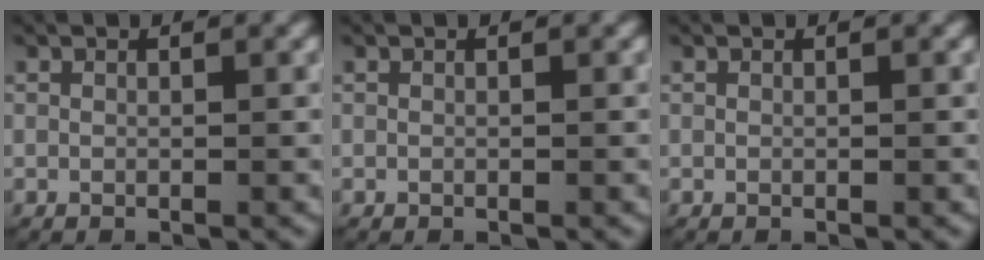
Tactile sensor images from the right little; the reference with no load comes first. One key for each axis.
{"total": 0.0}
{"total": 0.0}